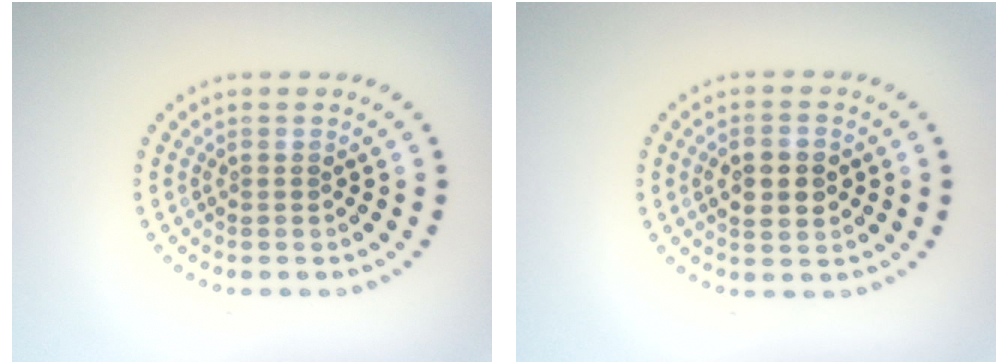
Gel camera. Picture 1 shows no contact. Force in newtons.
{"total": 4.1, "press": 4.1, "slide": 0.1}